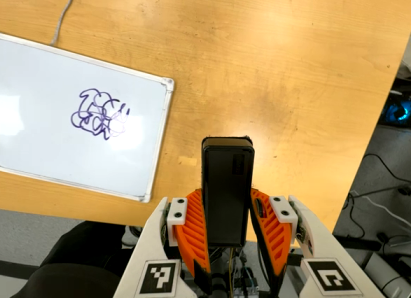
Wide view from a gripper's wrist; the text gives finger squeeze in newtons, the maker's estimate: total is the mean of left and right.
{"total": 4.2, "left": 2.7, "right": 5.7}